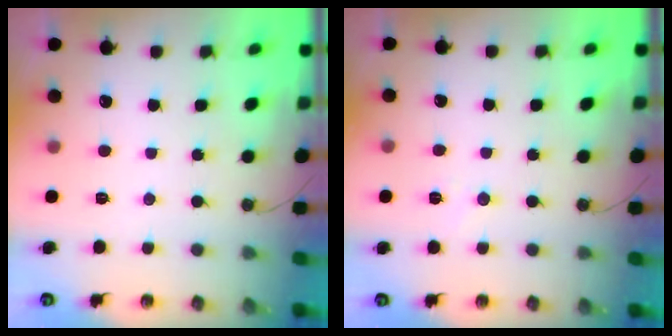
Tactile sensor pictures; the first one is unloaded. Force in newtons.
{"total": 4.5, "press": 4.3, "slide": 1.5}